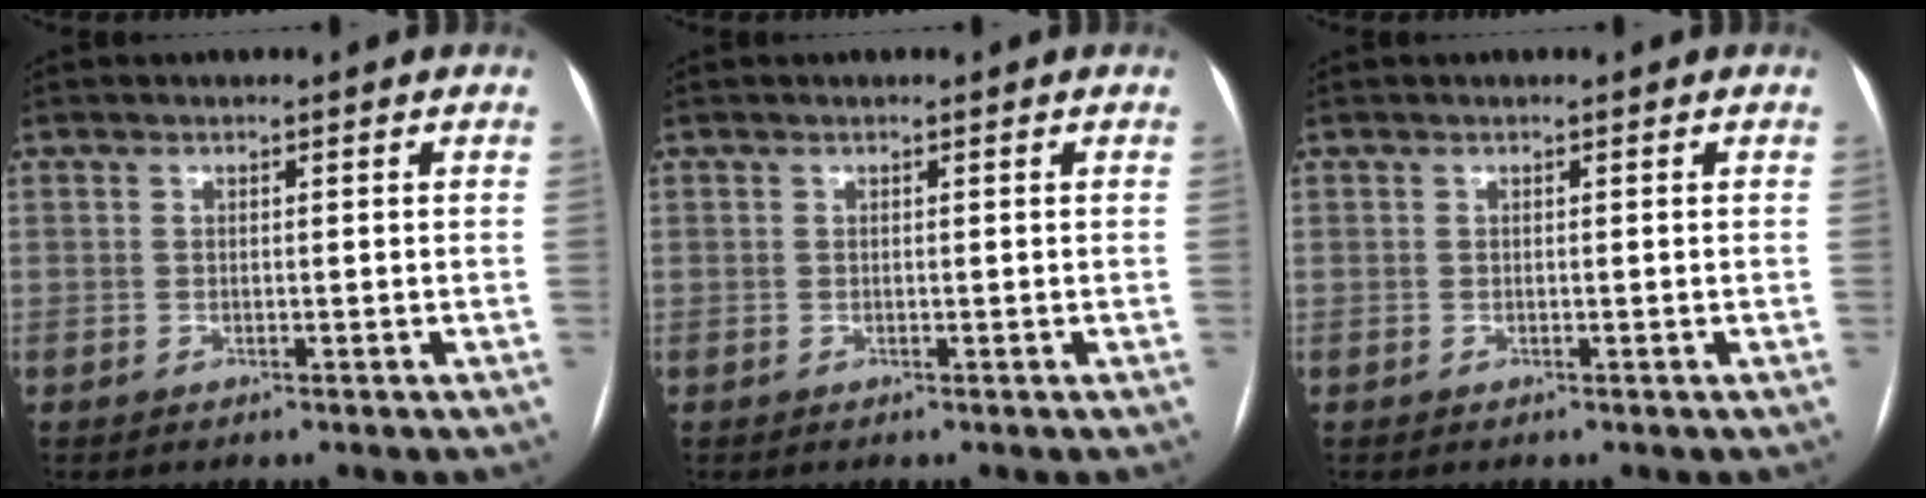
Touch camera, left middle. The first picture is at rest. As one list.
[{"total": 0.0}, {"total": 0.0}]